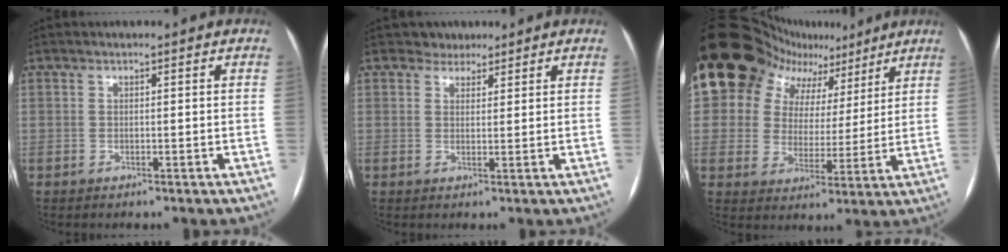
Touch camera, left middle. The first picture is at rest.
{"total": 2.4, "force": [1.9, 1.5, -0.3], "torque": [0.008, 0.005, 0.024]}
{"total": 16.9, "force": [10.3, 11.8, 6.3], "torque": [-0.119, 0.063, 0.159]}